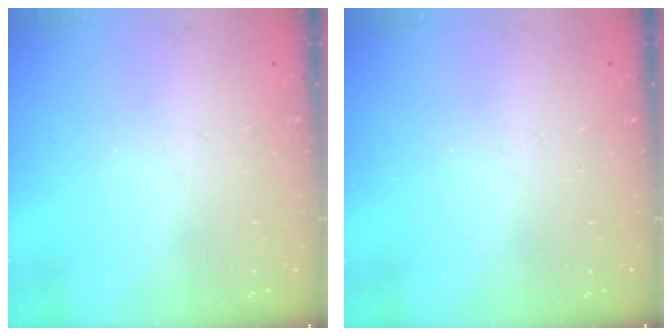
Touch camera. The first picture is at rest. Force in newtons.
{"total": 0.0}